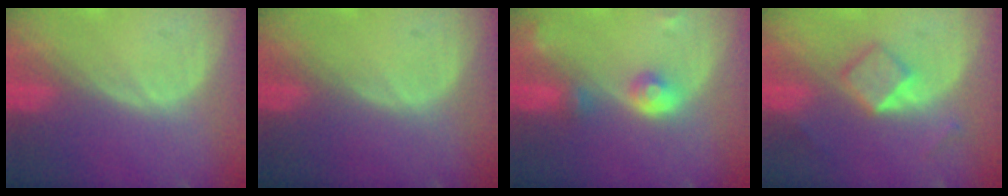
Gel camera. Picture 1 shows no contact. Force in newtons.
{"total": 0.0}
{"total": 4.4, "press": 4.1, "slide": 1.8}
{"total": 4.7, "press": 4.2, "slide": 2.1}